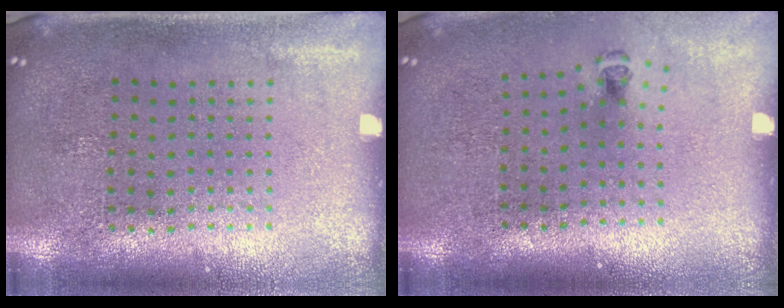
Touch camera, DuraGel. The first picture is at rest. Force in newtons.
{"total": 0.5, "press": 0.4, "slide": 0.4}